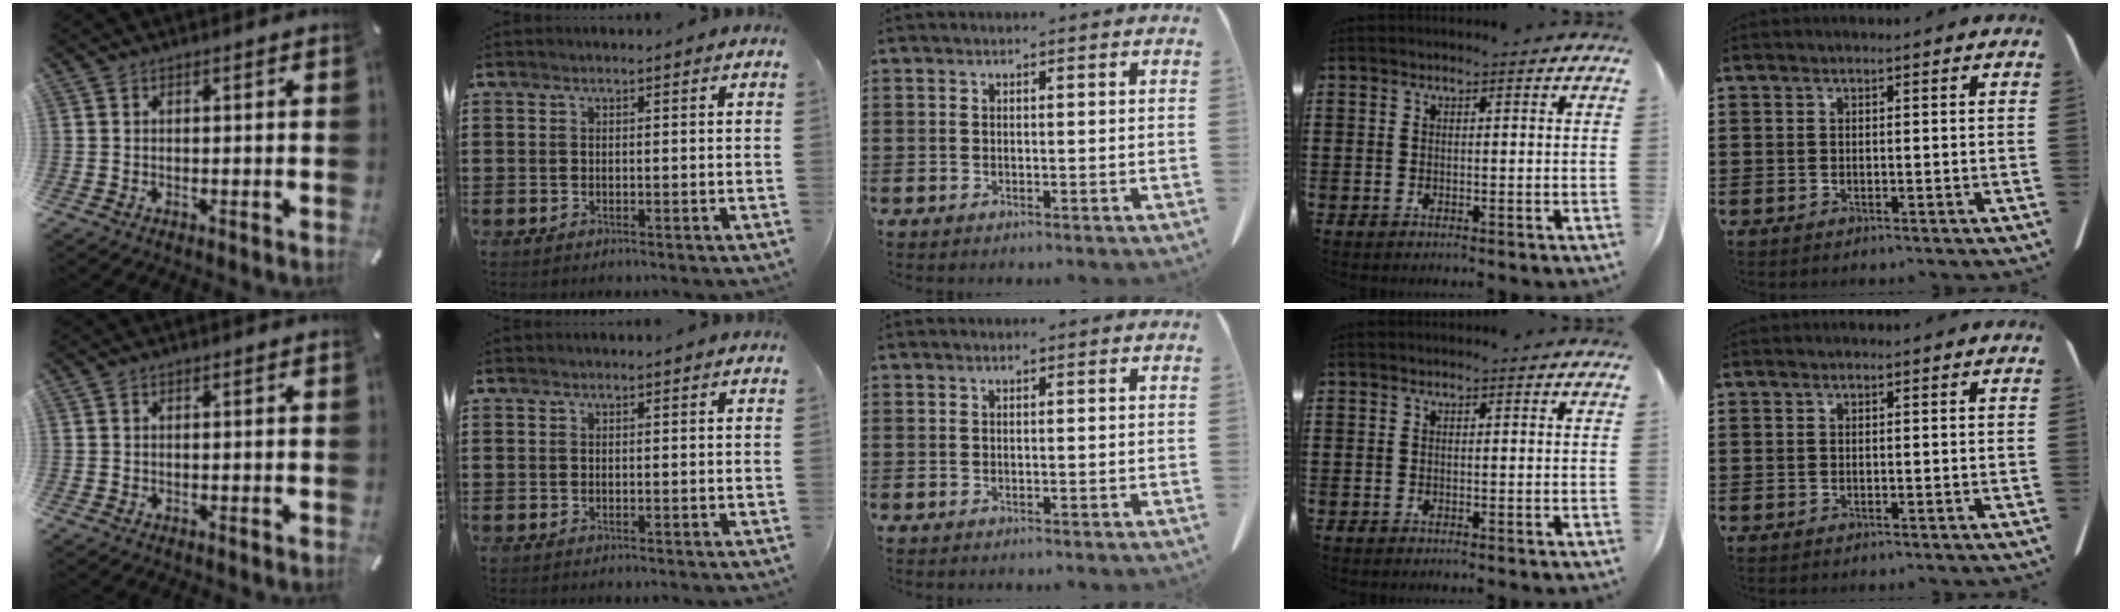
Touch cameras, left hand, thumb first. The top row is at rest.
{}